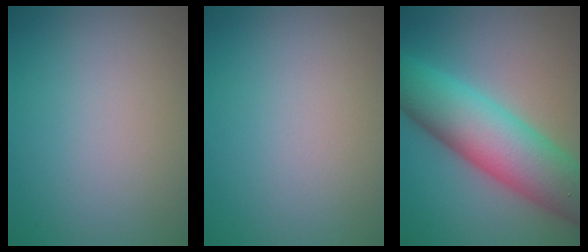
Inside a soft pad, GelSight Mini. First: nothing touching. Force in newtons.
{"total": 0.0}
{"total": 11.3, "press": 11.3, "slide": 0.1}